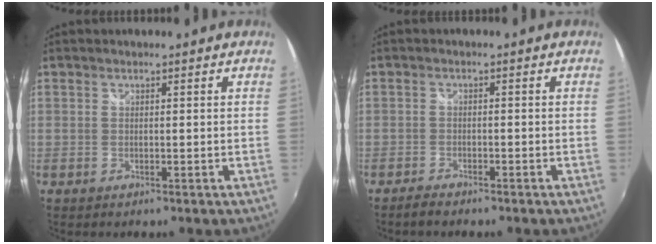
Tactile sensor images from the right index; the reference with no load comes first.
{"total": 2.7, "force": [-2.5, 0.6, 0.9], "torque": [-0.032, -0.005, -0.045]}